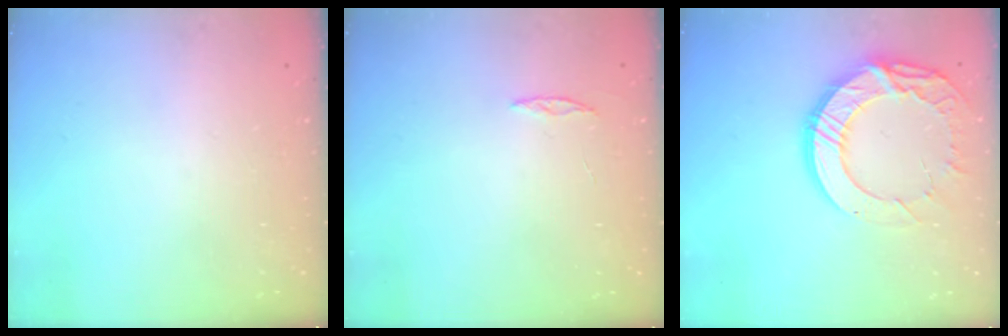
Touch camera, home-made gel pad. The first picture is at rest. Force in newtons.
{"total": 2.0, "press": 2.0, "slide": 0.2}
{"total": 17.6, "press": 17.5, "slide": 1.5}